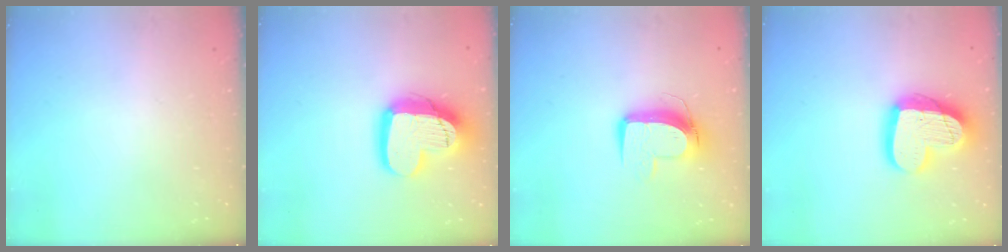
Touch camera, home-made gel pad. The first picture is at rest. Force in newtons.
{"total": 17.1, "press": 17.0, "slide": 1.5}
{"total": 10.3, "press": 10.3, "slide": 0.8}
{"total": 19.1, "press": 19.0, "slide": 2.0}